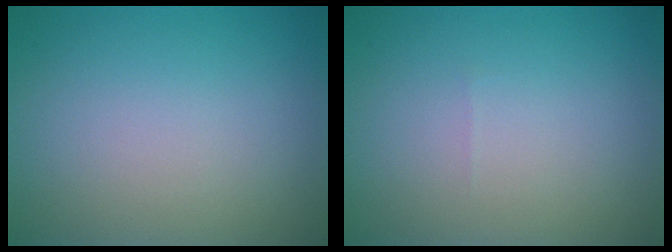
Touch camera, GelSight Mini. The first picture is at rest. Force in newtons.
{"total": 0.0}